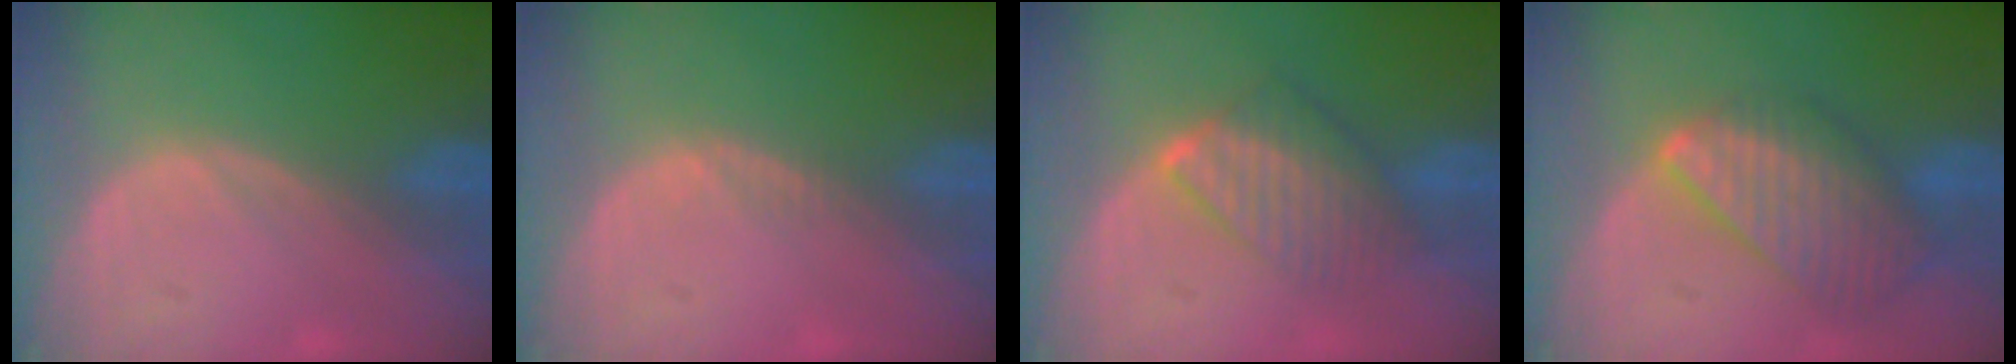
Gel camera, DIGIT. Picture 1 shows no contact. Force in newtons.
{"total": 0.7, "press": 0.6, "slide": 0.4}
{"total": 6.4, "press": 6.4, "slide": 0.8}
{"total": 9.5, "press": 8.3, "slide": 4.6}